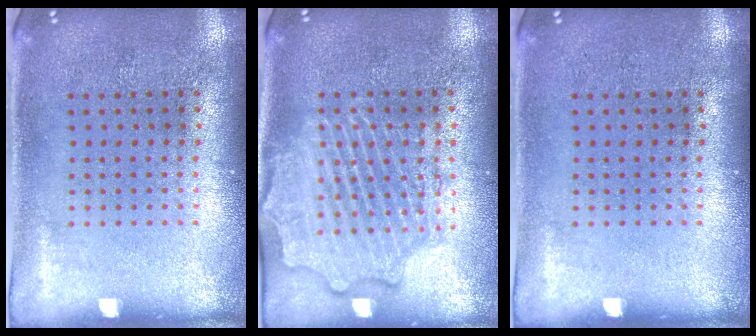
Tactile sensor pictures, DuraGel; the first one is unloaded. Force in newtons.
{"total": 2.3, "press": 2.3, "slide": 0.4}
{"total": 0.0}